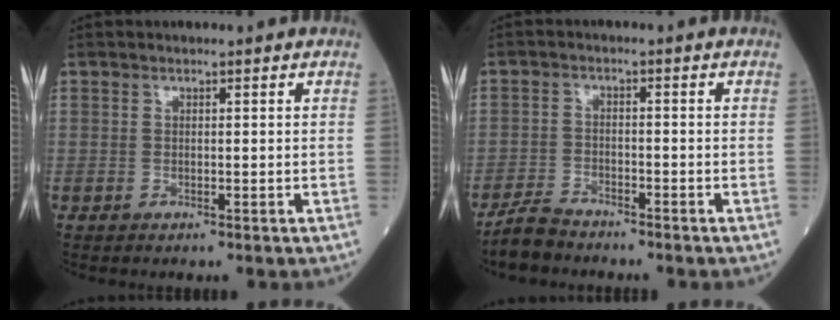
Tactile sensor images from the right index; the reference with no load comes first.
{"total": 3.8, "force": [-3.6, 0.9, 0.9], "torque": [-0.023, -0.008, -0.072]}